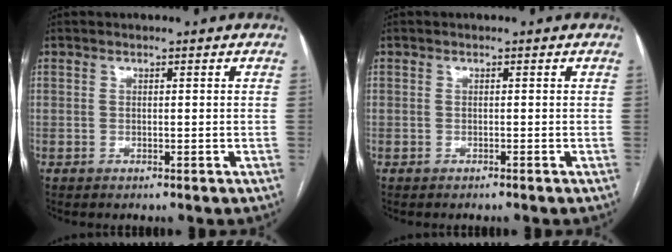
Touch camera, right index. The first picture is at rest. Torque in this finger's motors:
{"motor_torque": [-0.08, 0.11, -0.39, -0.13]}